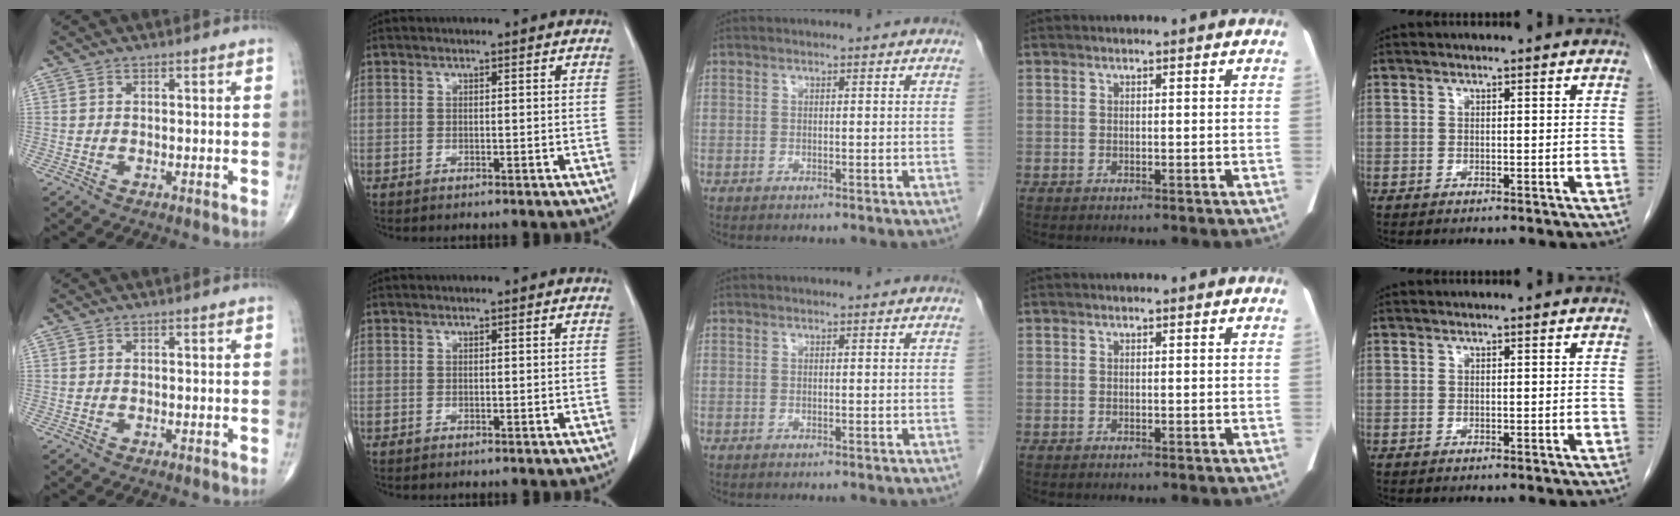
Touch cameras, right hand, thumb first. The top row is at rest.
{}